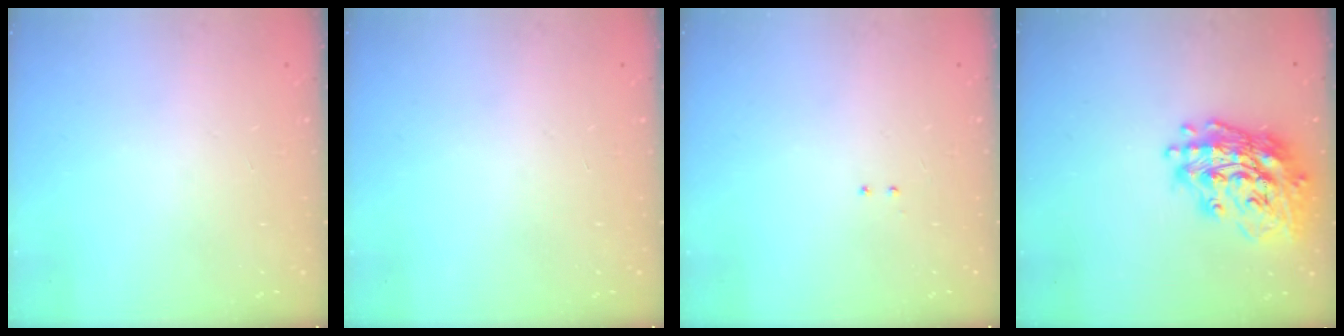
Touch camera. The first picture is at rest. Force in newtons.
{"total": 0.0}
{"total": 2.0, "press": 2.0, "slide": 0.4}
{"total": 19.7, "press": 19.5, "slide": 2.7}